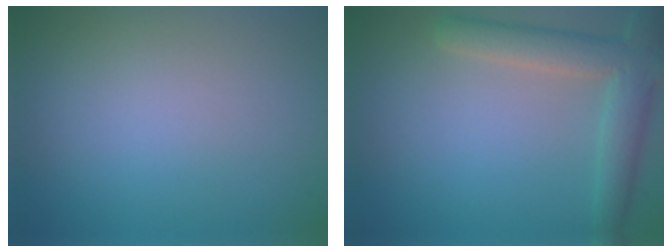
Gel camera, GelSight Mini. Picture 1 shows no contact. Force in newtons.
{"total": 4.6, "press": 4.6, "slide": 0.6}